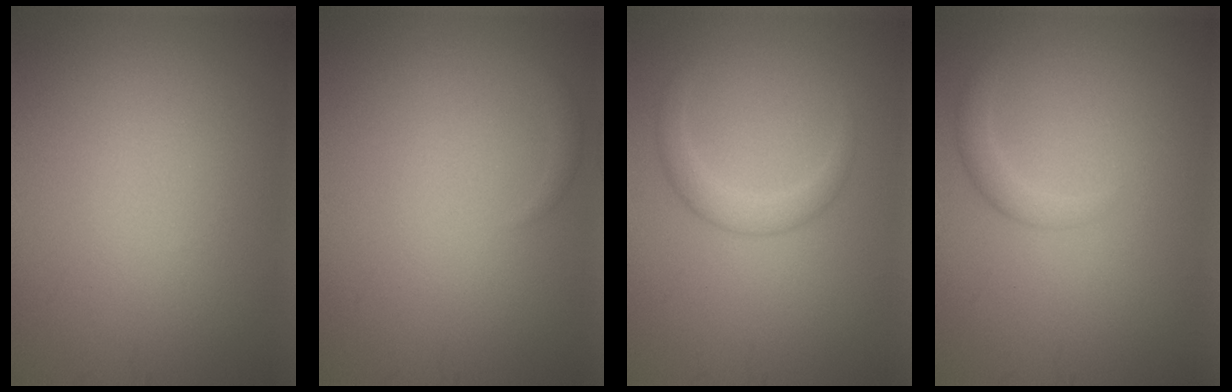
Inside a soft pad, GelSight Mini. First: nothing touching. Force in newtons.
{"total": 0.7, "press": 0.7, "slide": 0.1}
{"total": 1.5, "press": 1.5, "slide": 0.1}
{"total": 1.5, "press": 1.5, "slide": 0.0}